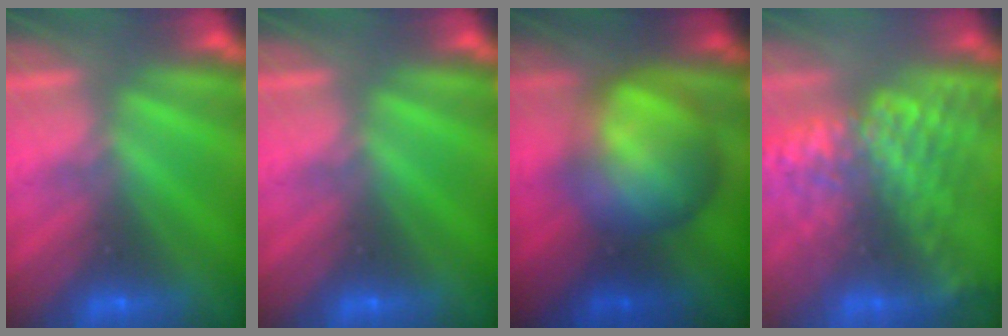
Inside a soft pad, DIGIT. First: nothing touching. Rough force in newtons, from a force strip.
{"total": 0.0}
{"total": 6.1}
{"total": 9.7}